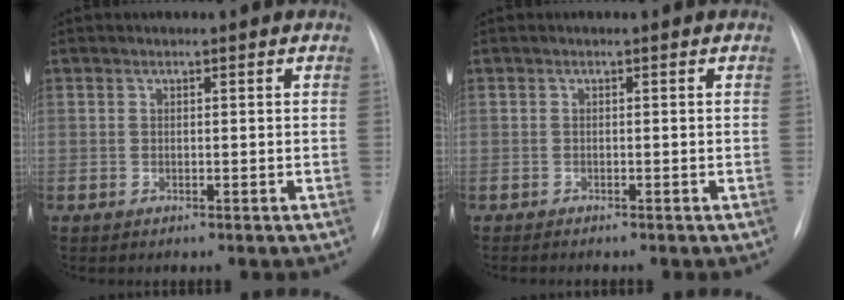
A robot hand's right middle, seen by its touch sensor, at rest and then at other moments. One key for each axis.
{"total": 0.9, "fx": -0.9, "fy": 0.1, "fz": 0.3, "tx": -0.010, "ty": -0.003, "tz": -0.012}